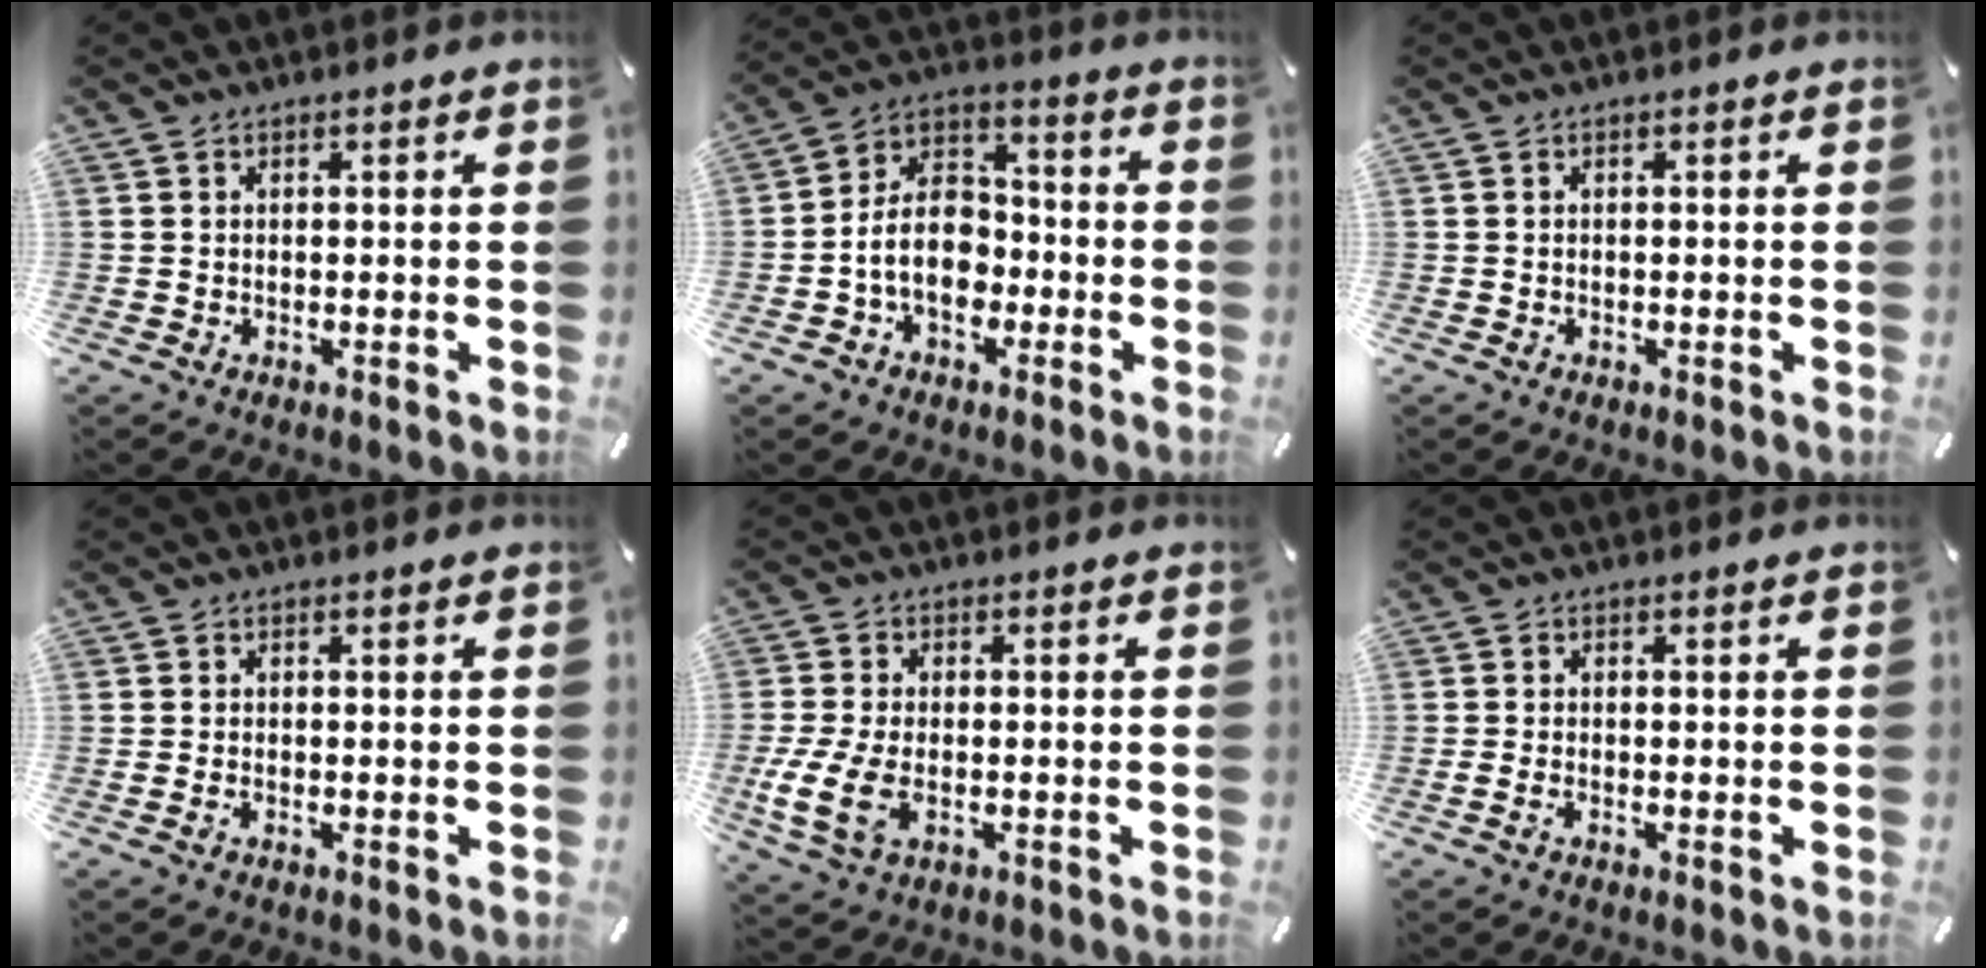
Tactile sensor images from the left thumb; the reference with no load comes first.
{"total": 12.0, "force": [-3.1, 9.0, 7.2], "torque": [-0.148, 0.024, -0.054]}
{"total": 0.0}
{"total": 0.9, "force": [-0.4, 0.3, 0.7], "torque": [-0.014, -0.003, -0.006]}
{"total": 8.9, "force": [-2.1, 5.2, 6.9], "torque": [-0.154, -0.005, -0.034]}
{"total": 1.3, "force": [-0.6, 0.5, 1.0], "torque": [-0.021, -0.001, -0.009]}